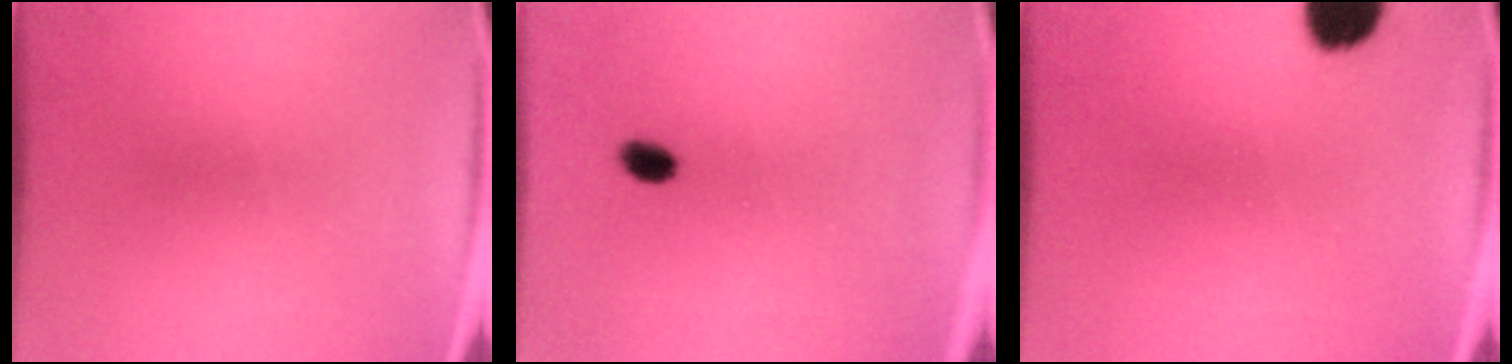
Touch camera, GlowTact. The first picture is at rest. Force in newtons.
{"total": 2.4}
{"total": 7.6}